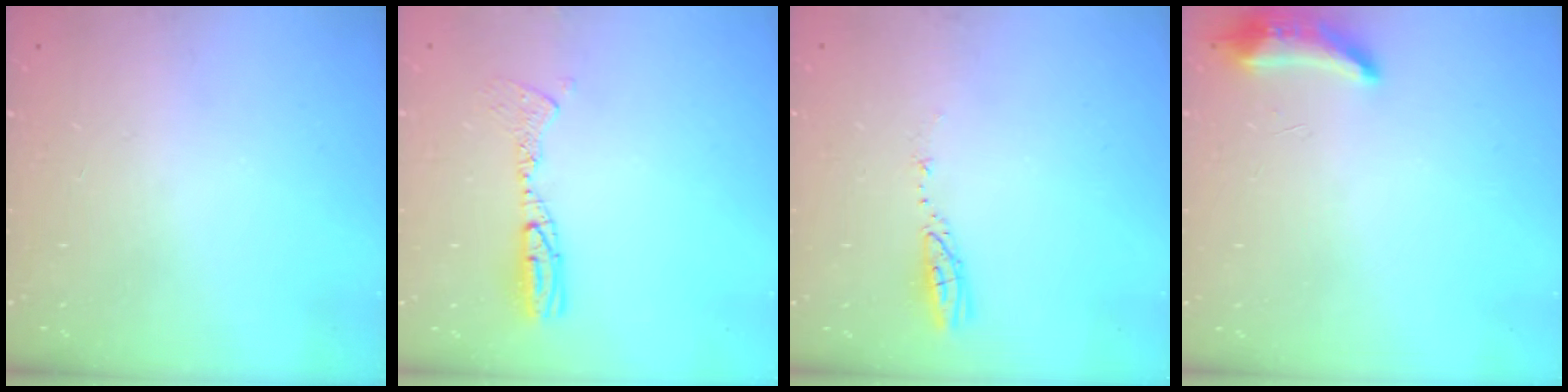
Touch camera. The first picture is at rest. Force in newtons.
{"total": 9.6, "press": 9.5, "slide": 1.9}
{"total": 3.7, "press": 3.6, "slide": 0.3}
{"total": 8.3, "press": 8.1, "slide": 1.8}